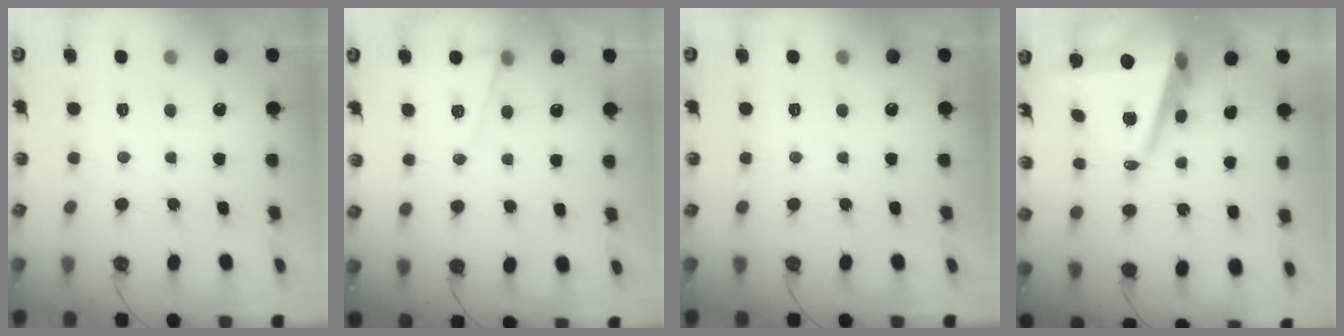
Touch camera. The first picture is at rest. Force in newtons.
{"total": 6.9, "press": 5.2, "slide": 4.6}
{"total": 0.0}
{"total": 10.0, "press": 9.1, "slide": 4.3}